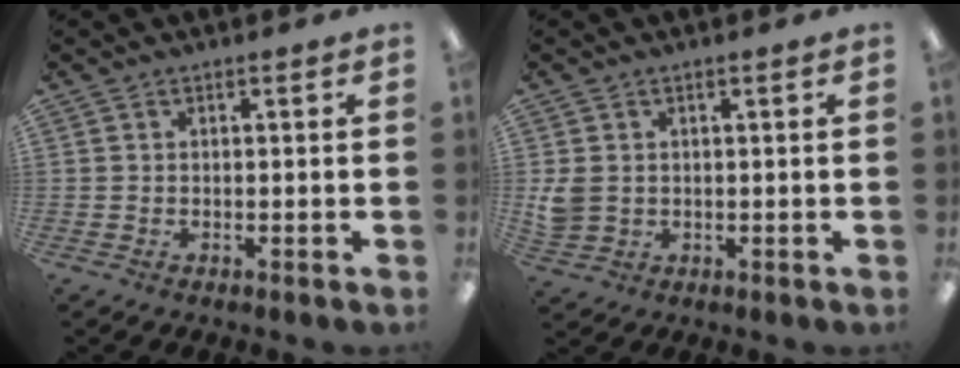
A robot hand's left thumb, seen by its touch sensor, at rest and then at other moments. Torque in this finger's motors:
{"motor_torque": [0.37, 0.33, 0.48, -0.22, 0.03]}